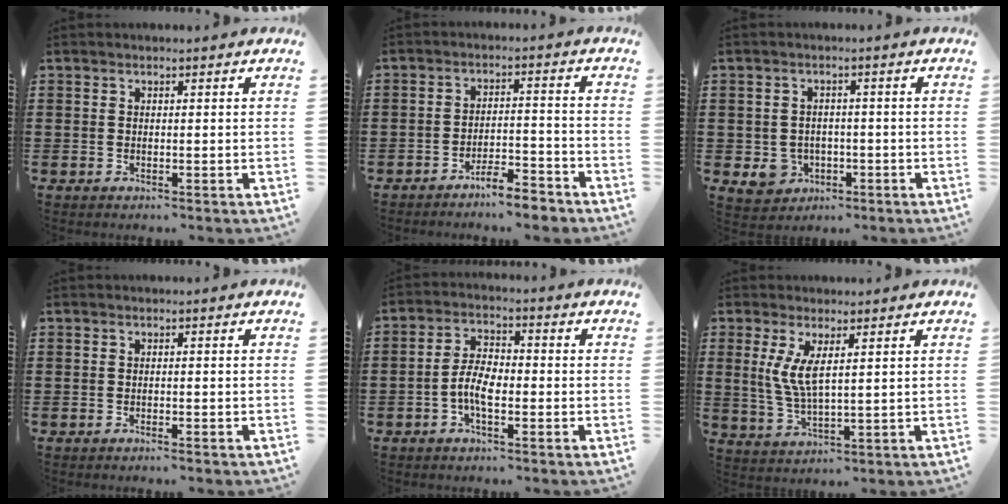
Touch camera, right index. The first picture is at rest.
{"total": 4.6, "force": [-4.3, 0.3, 1.6], "torque": [-0.029, 0.005, -0.083]}
{"total": 3.9, "force": [-1.5, 3.4, 1.2], "torque": [-0.036, 0.002, -0.030]}
{"total": 0.6, "force": [-0.5, -0.1, 0.2], "torque": [-0.005, -0.001, -0.011]}
{"total": 5.6, "force": [-1.8, 2.4, 4.7], "torque": [-0.106, 0.001, -0.039]}
{"total": 5.5, "force": [1.7, 1.4, 5.0], "torque": [-0.109, -0.004, 0.028]}